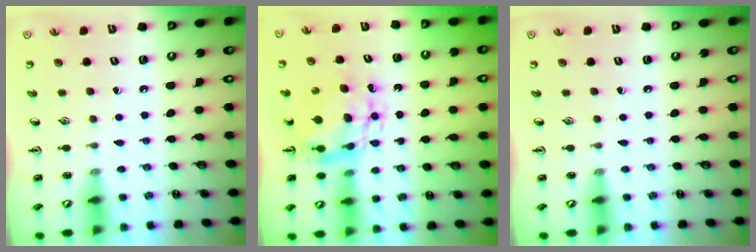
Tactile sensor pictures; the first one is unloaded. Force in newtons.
{"total": 8.0, "press": 8.0, "slide": 0.7}
{"total": 0.0}